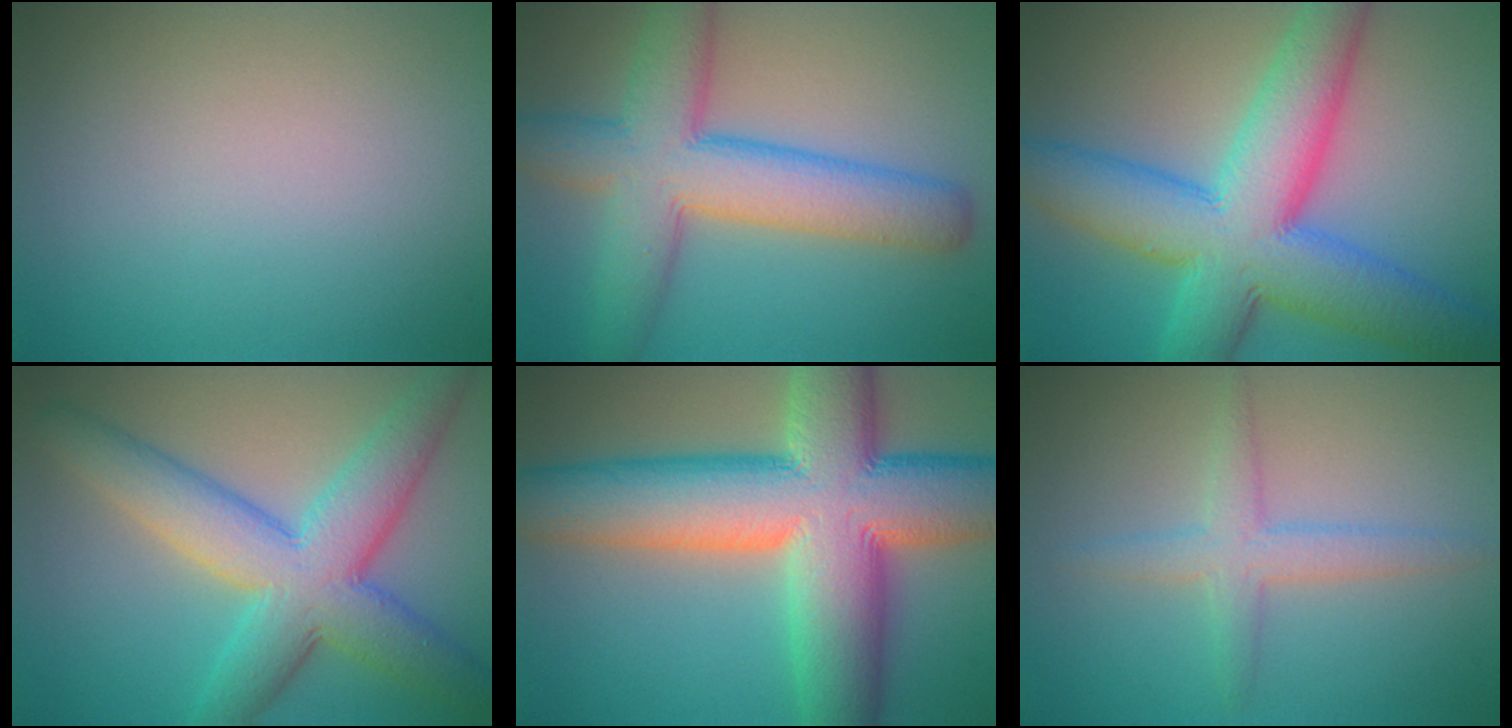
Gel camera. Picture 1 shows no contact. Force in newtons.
{"total": 8.6, "press": 8.6, "slide": 0.3}
{"total": 11.6, "press": 11.6, "slide": 0.3}
{"total": 8.7, "press": 8.7, "slide": 0.2}
{"total": 15.4, "press": 15.4, "slide": 0.7}
{"total": 2.7, "press": 2.7, "slide": 0.0}